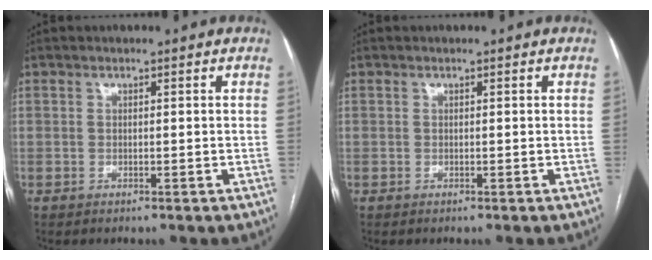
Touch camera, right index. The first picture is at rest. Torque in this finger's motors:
{"motor_torque": [0.00, 0.00, 0.00, 0.00]}